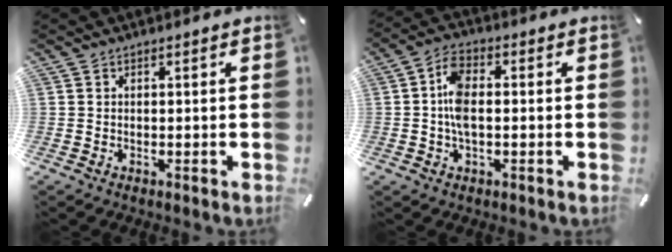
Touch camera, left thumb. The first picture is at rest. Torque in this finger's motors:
{"motor_torque": [0.44, 0.99, 0.41, -0.04, 0.08]}